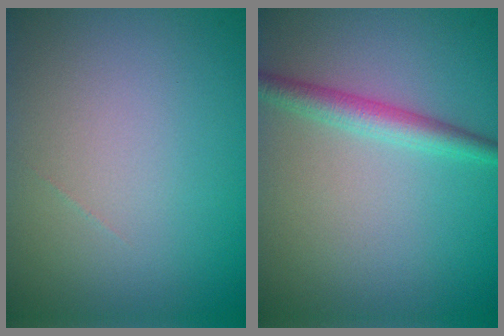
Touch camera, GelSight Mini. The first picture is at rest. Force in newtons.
{"total": 2.6, "press": 2.6, "slide": 0.1}